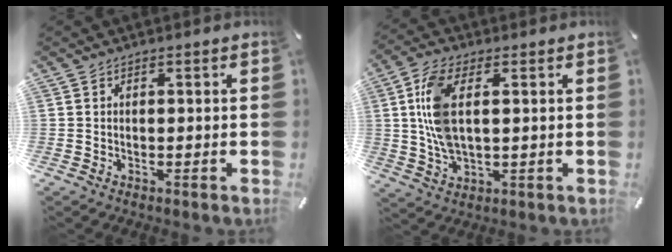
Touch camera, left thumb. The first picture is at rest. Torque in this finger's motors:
{"motor_torque": [0.55, 0.63, 1.55, -0.48, 0.58]}